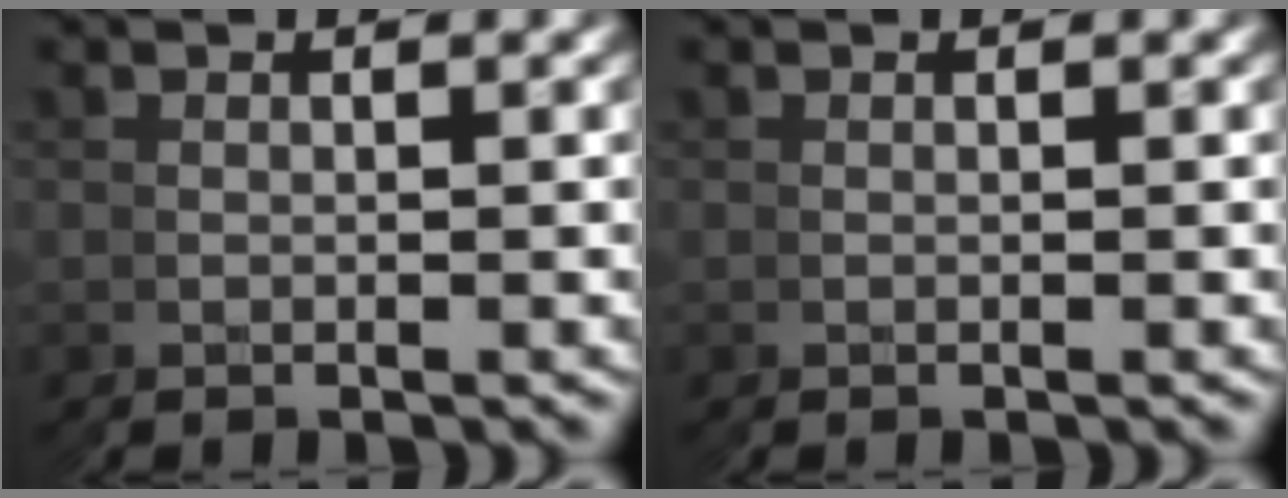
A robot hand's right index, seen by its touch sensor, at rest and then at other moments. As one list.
[{"total": 0.0}]